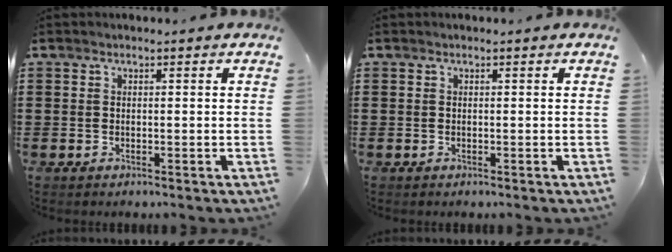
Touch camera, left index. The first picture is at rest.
{"total": 0.0}